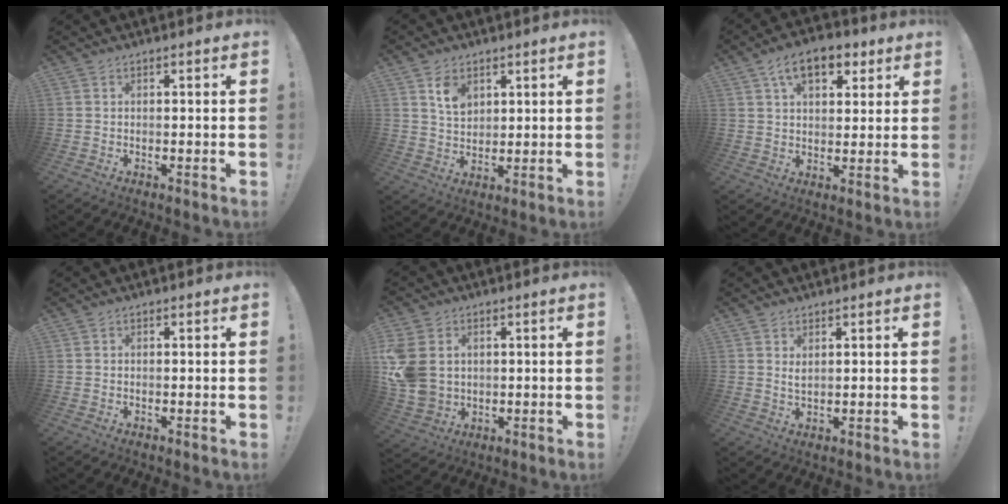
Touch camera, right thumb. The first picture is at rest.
{"total": 7.0, "force": [3.9, 4.7, 3.4], "torque": [-0.042, -0.021, 0.071]}
{"total": 11.4, "force": [5.6, 6.6, 7.4], "torque": [-0.107, -0.007, 0.100]}
{"total": 0.0}
{"total": 12.1, "force": [2.3, 9.5, 7.2], "torque": [-0.141, -0.007, 0.047]}
{"total": 2.1, "force": [1.3, 0.8, 1.4], "torque": [-0.016, -0.010, 0.021]}